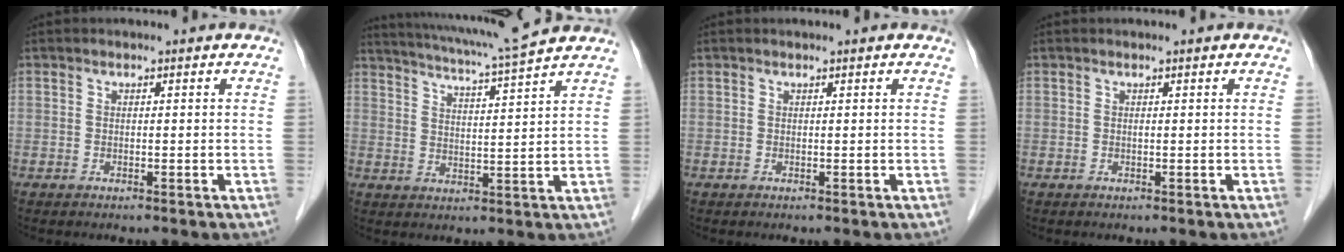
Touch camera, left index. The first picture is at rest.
{"total": 11.8, "force": [10.7, -1.8, 4.7], "torque": [-0.090, -0.005, 0.160]}
{"total": 0.5, "force": [0.5, 0.0, 0.2], "torque": [-0.004, 0.003, 0.009]}
{"total": 0.0}